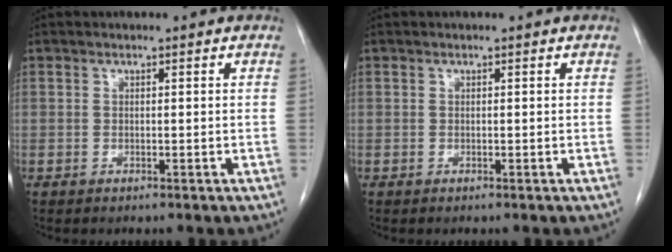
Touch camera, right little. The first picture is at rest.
{"total": 0.0}